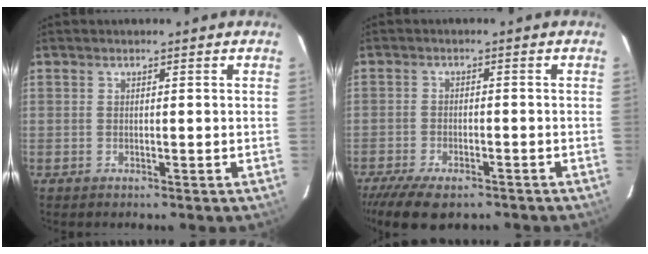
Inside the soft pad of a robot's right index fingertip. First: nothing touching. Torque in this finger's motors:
{"motor_torque": [1.19, -0.96, 0.43, 0.05]}